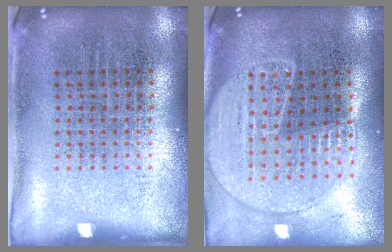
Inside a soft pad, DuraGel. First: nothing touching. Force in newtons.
{"total": 1.8, "press": 1.7, "slide": 0.6}